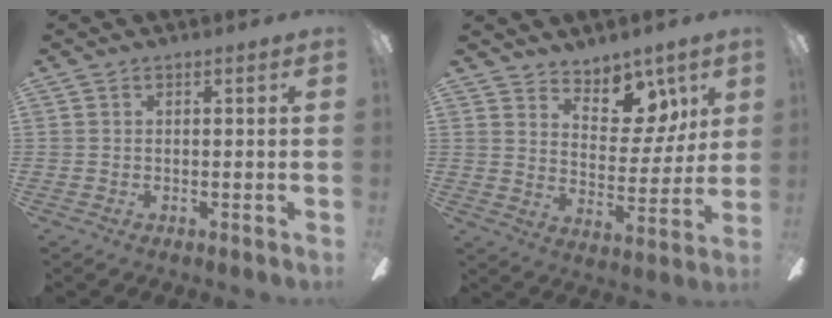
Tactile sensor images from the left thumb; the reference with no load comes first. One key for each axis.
{"total": 10.9, "fx": 7.4, "fy": 6.4, "fz": 4.8, "tx": -0.059, "ty": -0.051, "tz": 0.136}